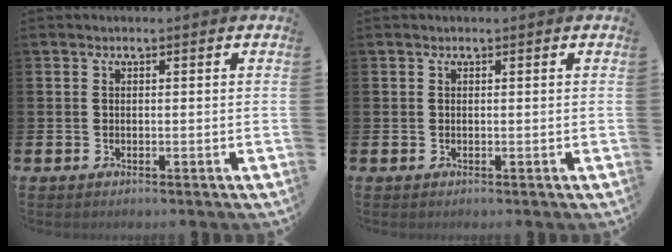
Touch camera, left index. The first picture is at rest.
{"total": 0.0}